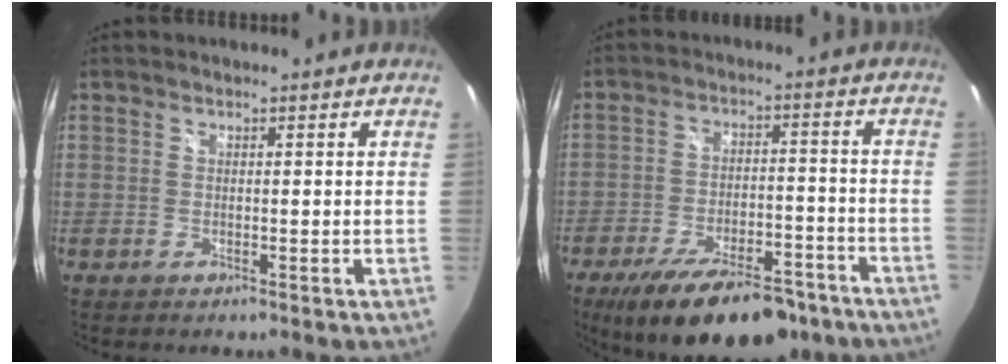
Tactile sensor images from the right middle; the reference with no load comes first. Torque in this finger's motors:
{"motor_torque": [1.02, -1.12, 0.23, 0.07]}